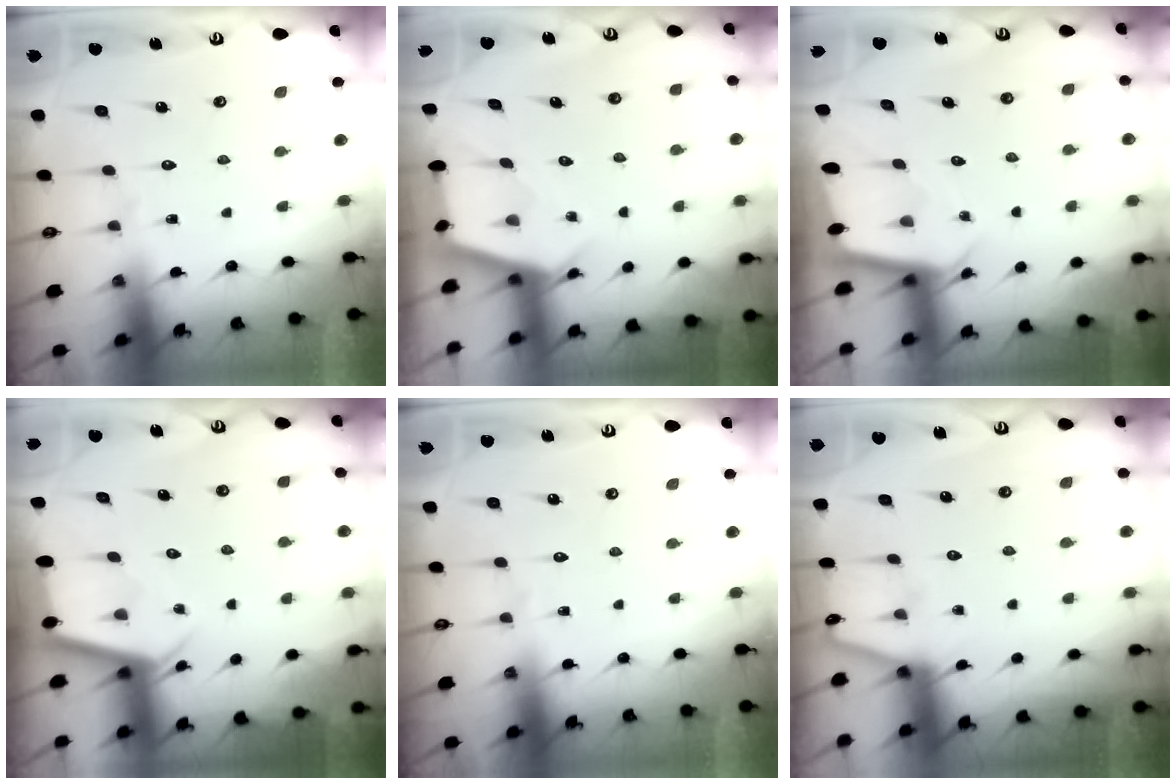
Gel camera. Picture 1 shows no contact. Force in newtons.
{"total": 2.8, "press": 2.8, "slide": 0.3}
{"total": 1.9, "press": 1.9, "slide": 0.0}
{"total": 2.9, "press": 2.8, "slide": 0.3}
{"total": 0.0}
{"total": 1.8, "press": 1.8, "slide": 0.3}